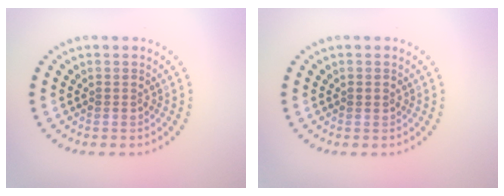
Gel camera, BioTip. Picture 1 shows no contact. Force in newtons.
{"total": 0.8, "press": 0.8, "slide": 0.1}